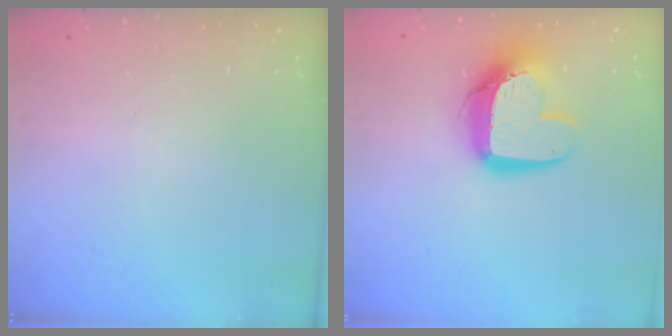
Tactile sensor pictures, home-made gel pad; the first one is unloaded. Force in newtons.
{"total": 13.7, "press": 13.7, "slide": 1.2}